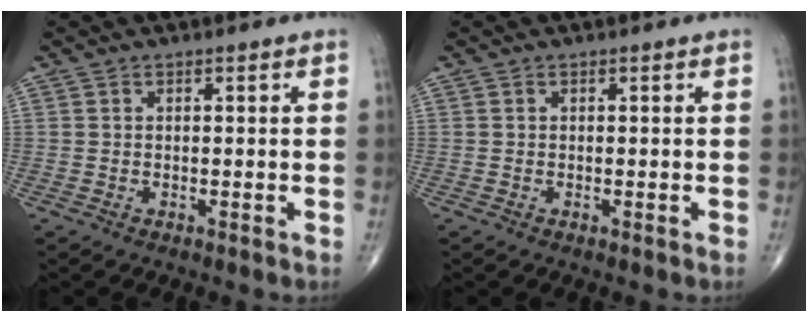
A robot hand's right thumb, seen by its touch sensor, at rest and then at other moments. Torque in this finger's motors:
{"motor_torque": [0.15, 0.18, -0.14, -0.08, 0.02]}